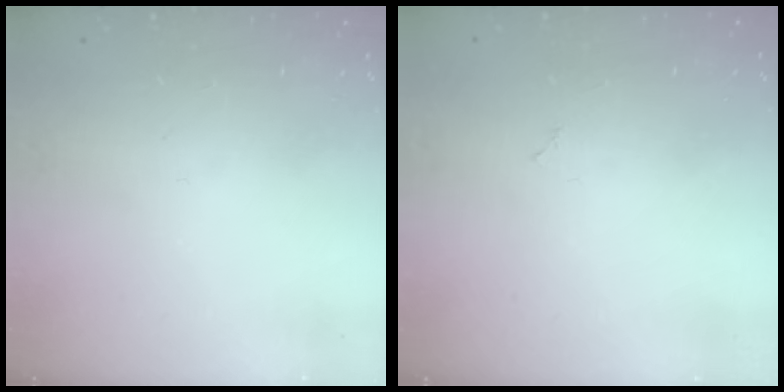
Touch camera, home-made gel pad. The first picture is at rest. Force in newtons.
{"total": 1.8, "press": 1.8, "slide": 0.3}